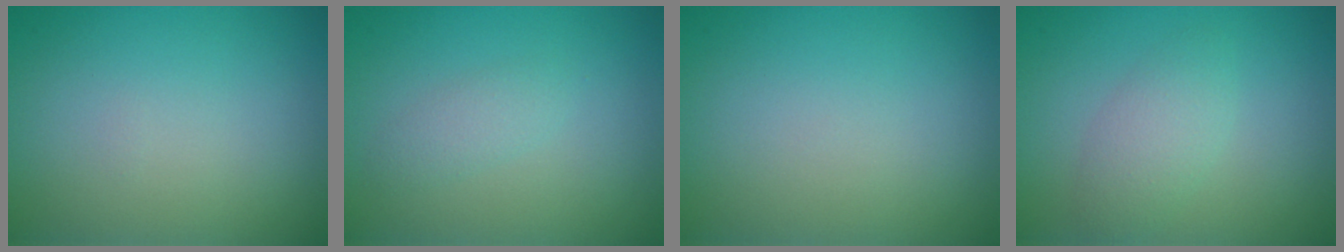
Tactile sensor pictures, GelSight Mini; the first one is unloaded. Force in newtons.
{"total": 1.3, "press": 1.3, "slide": 0.1}
{"total": 0.0}
{"total": 2.4, "press": 2.4, "slide": 0.1}